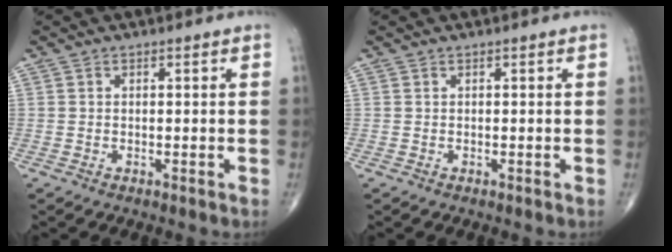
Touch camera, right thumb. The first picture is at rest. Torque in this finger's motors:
{"motor_torque": [-0.01, 0.01, 0.00, 0.00, 0.00]}